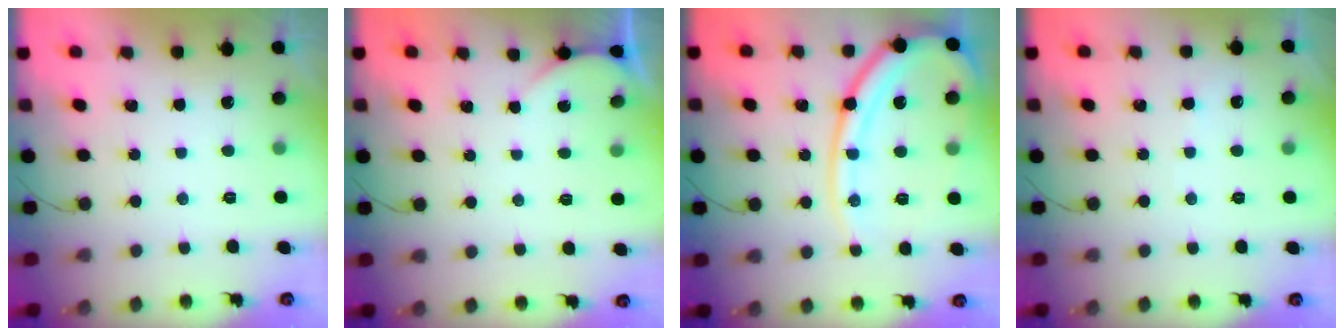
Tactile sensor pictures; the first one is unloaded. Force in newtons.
{"total": 2.4, "press": 2.4, "slide": 0.3}
{"total": 16.3, "press": 16.2, "slide": 1.9}
{"total": 2.5, "press": 2.5, "slide": 0.3}